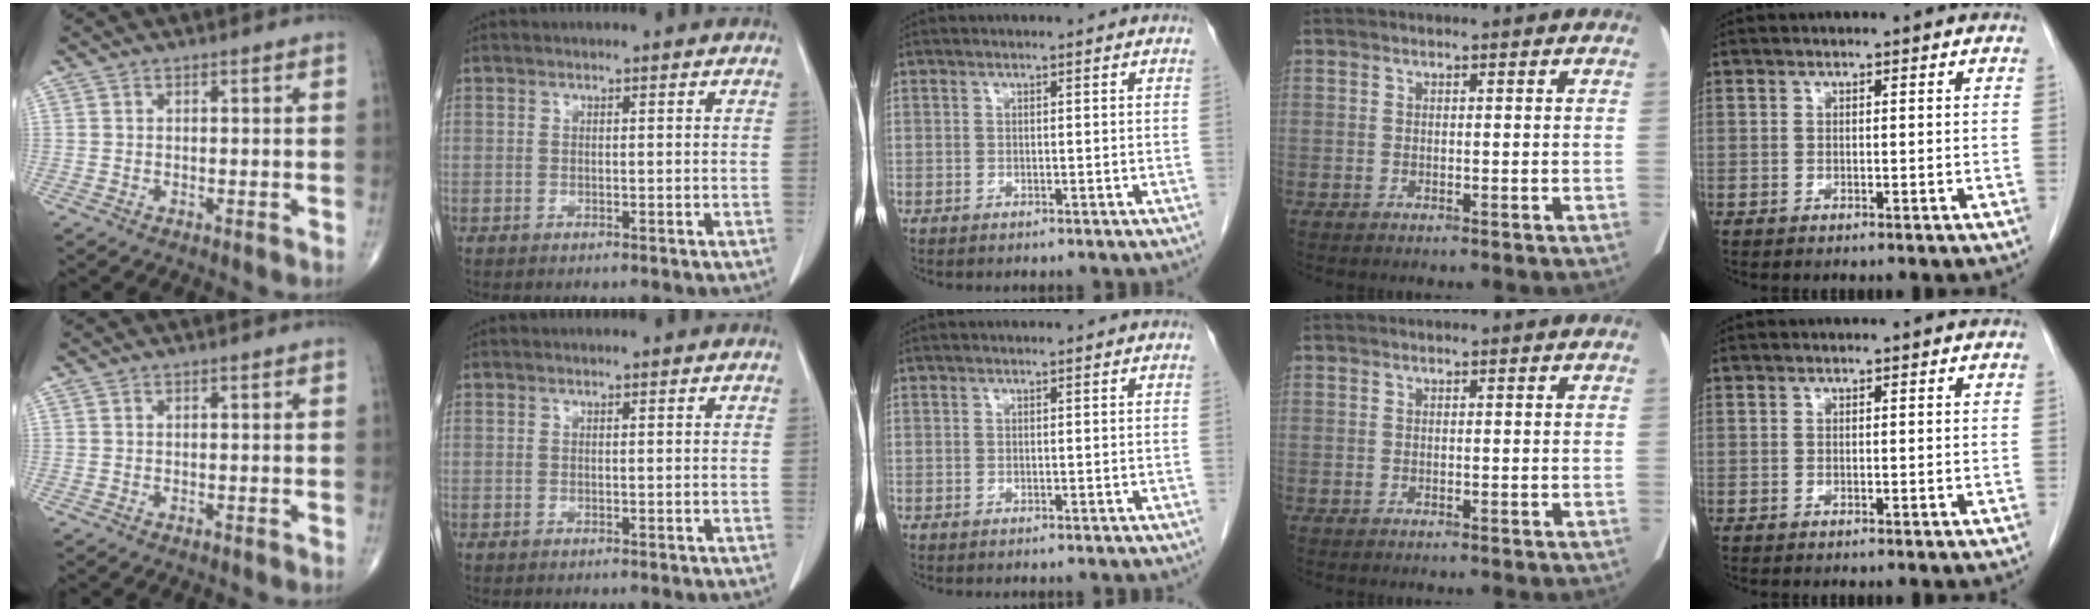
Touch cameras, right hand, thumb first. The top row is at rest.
{}